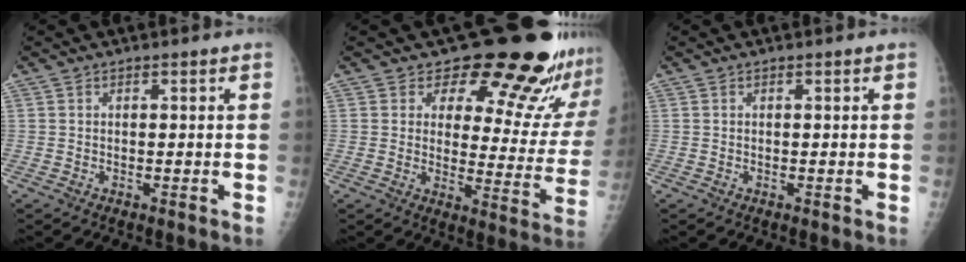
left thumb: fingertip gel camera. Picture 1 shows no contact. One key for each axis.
{"total": 18.7, "fx": 16.2, "fy": 6.5, "fz": 6.7, "tx": -0.024, "ty": -0.135, "tz": 0.185}
{"total": 0.0}